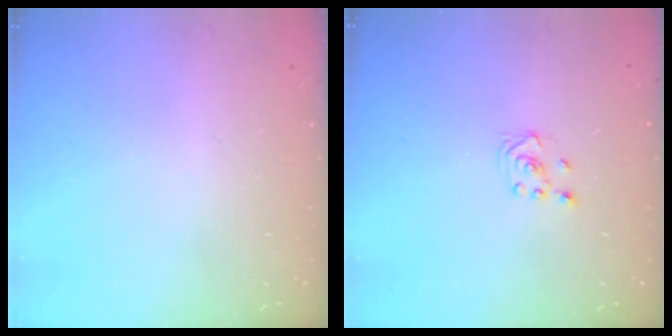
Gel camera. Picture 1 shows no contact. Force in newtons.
{"total": 2.3, "press": 2.2, "slide": 0.7}